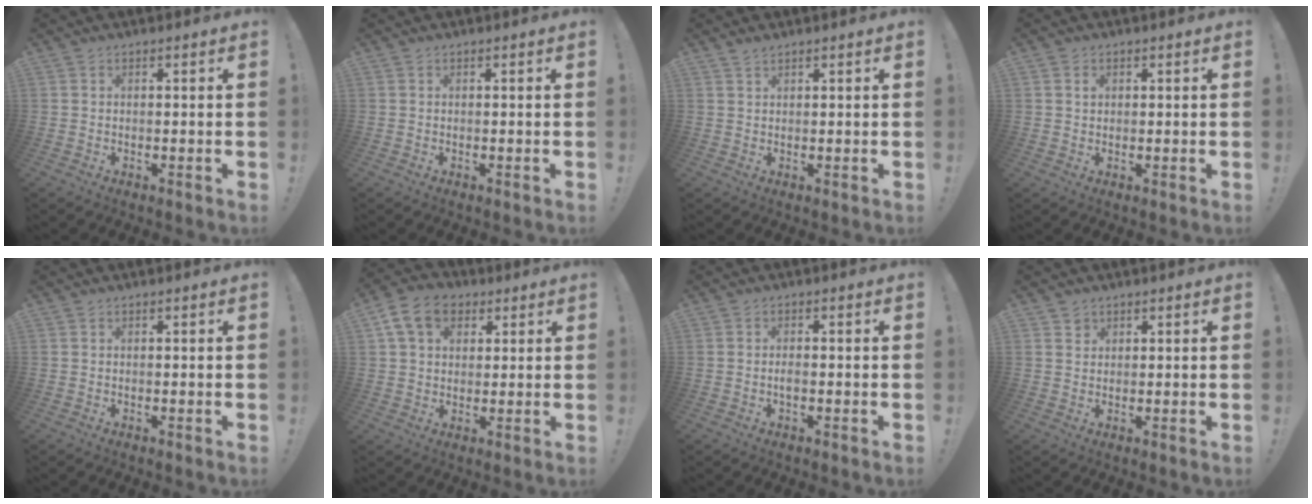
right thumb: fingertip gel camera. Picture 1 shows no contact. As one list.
[{"total": 0.0}, {"total": 1.4, "force": [1.2, 0.4, 0.5], "torque": [-0.008, -0.005, 0.022]}, {"total": 1.4, "force": [0.7, 1.1, 0.4], "torque": [0.005, -0.002, 0.011]}, {"total": 0.0}, {"total": 11.6, "force": [4.9, 8.4, 6.4], "torque": [-0.107, -0.004, 0.097]}, {"total": 1.7, "force": [-0.6, 0.7, 1.4], "torque": [-0.027, 0.004, -0.011]}, {"total": 1.8, "force": [1.3, 1.3, 0.3], "torque": [0.002, -0.008, 0.022]}]